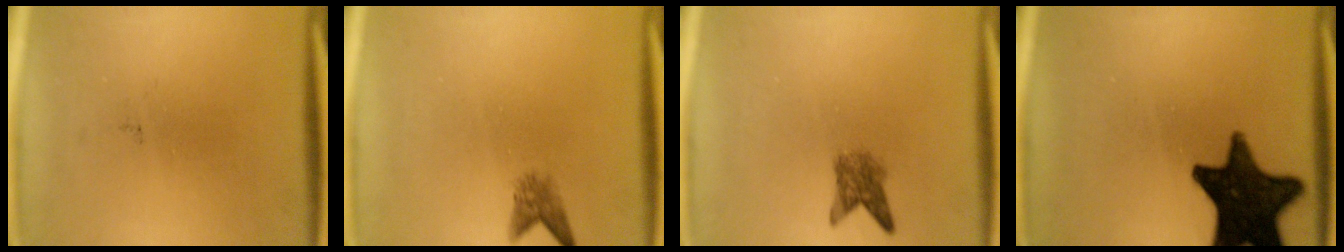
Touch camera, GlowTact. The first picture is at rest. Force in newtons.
{"total": 2.0}
{"total": 2.9}
{"total": 16.1}